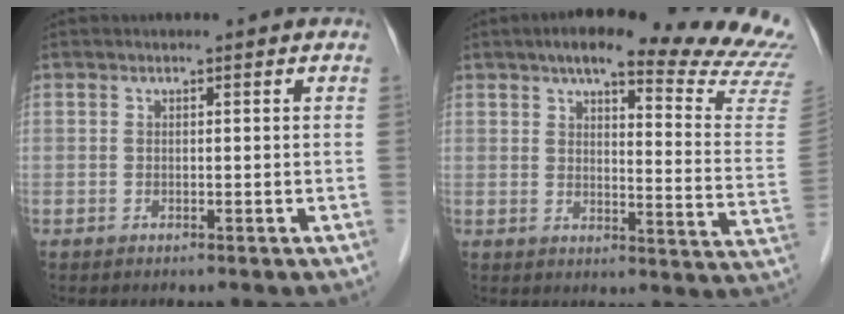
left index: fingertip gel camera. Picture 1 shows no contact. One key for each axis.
{"total": 22.6, "fx": 19.7, "fy": 2.0, "fz": 11.0, "tx": -0.132, "ty": -0.068, "tz": 0.218}